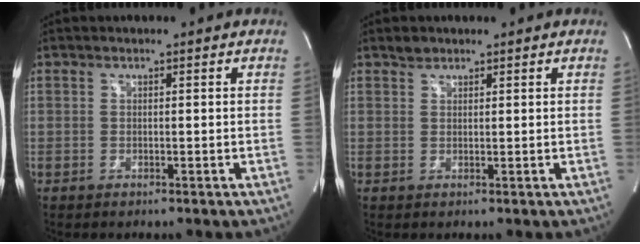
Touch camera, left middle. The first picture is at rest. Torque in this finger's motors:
{"motor_torque": [0.09, -0.05, -0.07, 0.01]}